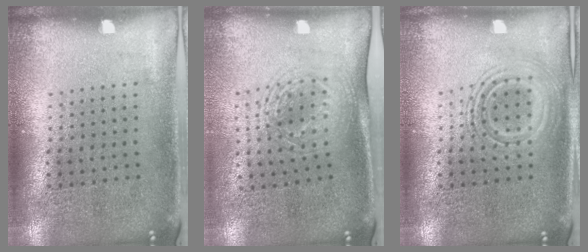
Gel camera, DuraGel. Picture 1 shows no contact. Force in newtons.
{"total": 1.7, "press": 1.3, "slide": 1.0}
{"total": 1.9, "press": 1.9, "slide": 0.3}